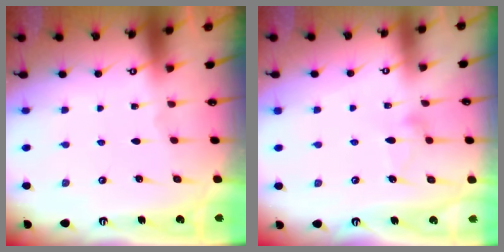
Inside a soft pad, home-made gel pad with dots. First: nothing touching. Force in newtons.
{"total": 9.7, "press": 9.7, "slide": 0.4}